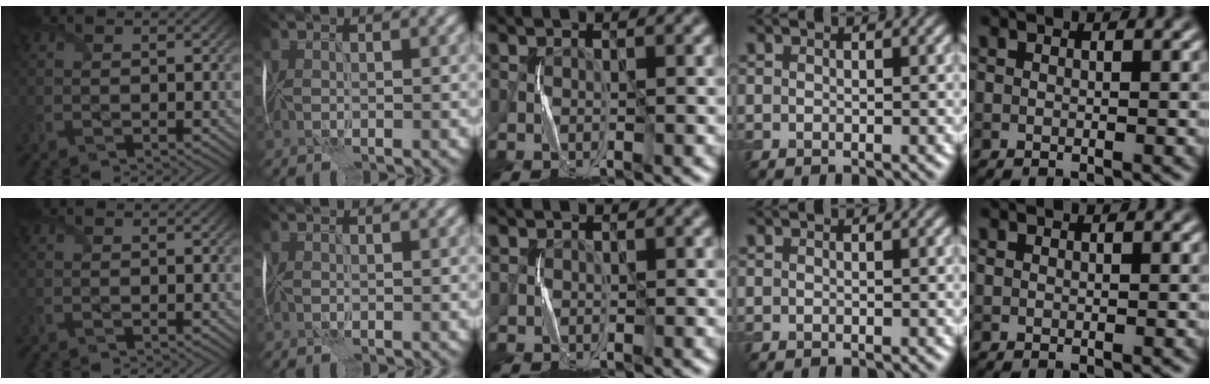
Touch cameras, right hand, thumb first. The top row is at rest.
{"middle": {"total": 0.5, "force": [0.2, 0.5, -0.1], "torque": [-0.003, -0.001, 0.006]}}